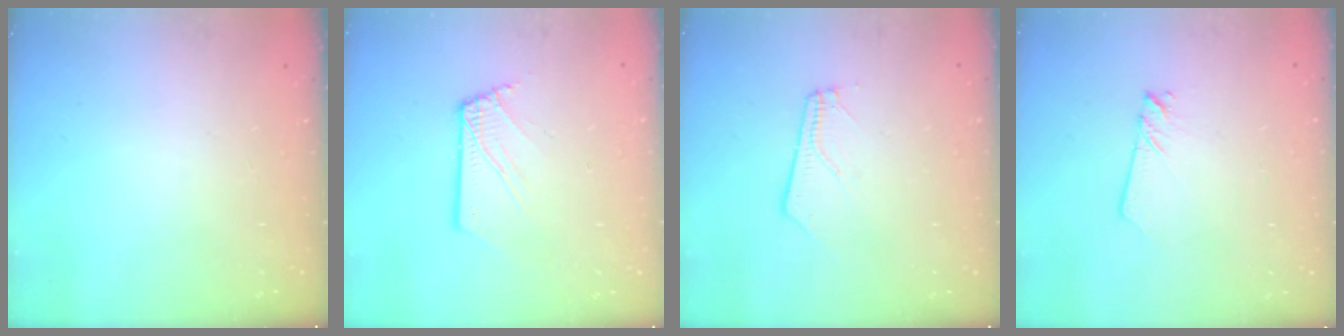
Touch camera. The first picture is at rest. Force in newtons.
{"total": 3.2, "press": 3.2, "slide": 0.4}
{"total": 3.7, "press": 3.7, "slide": 0.4}
{"total": 1.7, "press": 1.7, "slide": 0.1}